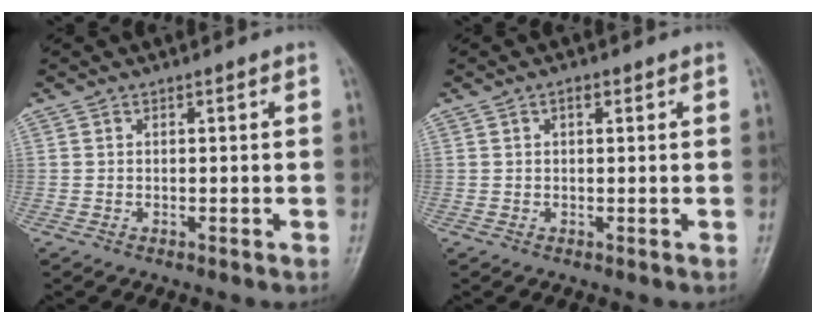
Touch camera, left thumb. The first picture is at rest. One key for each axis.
{"total": 1.3, "fx": 0.6, "fy": 0.7, "fz": 1.0, "tx": -0.015, "ty": 0.002, "tz": 0.007}